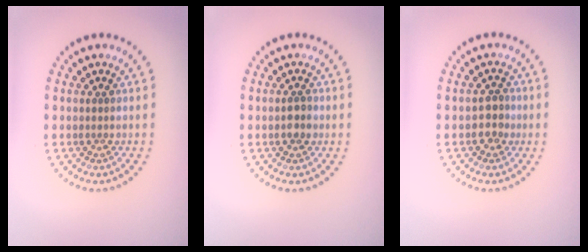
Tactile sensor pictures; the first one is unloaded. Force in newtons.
{"total": 1.4, "press": 1.4, "slide": 0.2}
{"total": 1.9, "press": 1.8, "slide": 0.7}